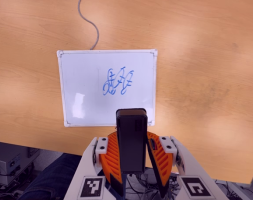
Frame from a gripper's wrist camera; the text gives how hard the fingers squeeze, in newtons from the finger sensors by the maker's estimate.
{"total": 6.3, "left": 6.0, "right": 6.6}